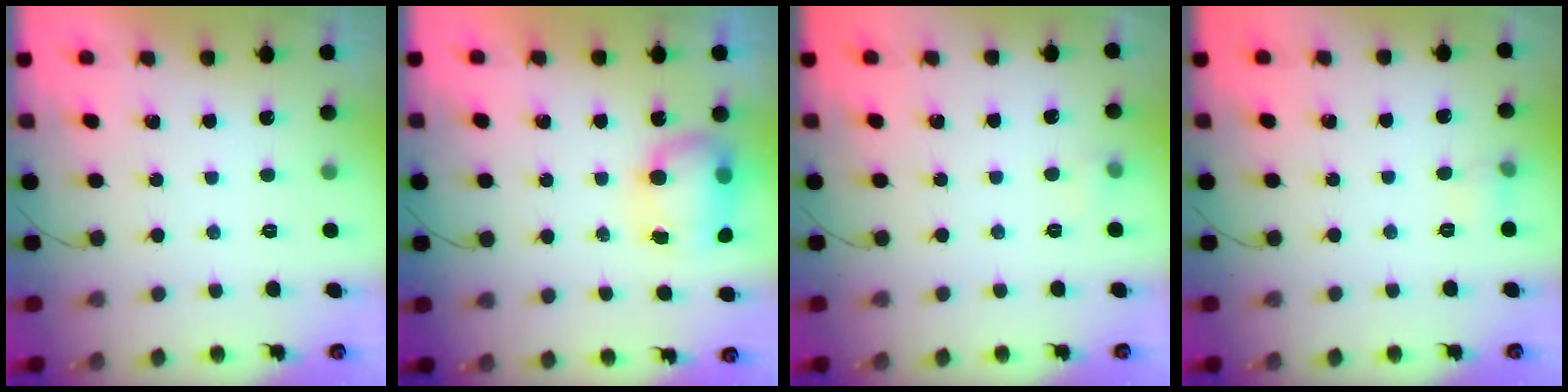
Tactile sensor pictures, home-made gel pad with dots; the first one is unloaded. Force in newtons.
{"total": 8.3, "press": 8.3, "slide": 0.9}
{"total": 3.4, "press": 3.1, "slide": 1.5}
{"total": 4.7, "press": 4.3, "slide": 1.8}